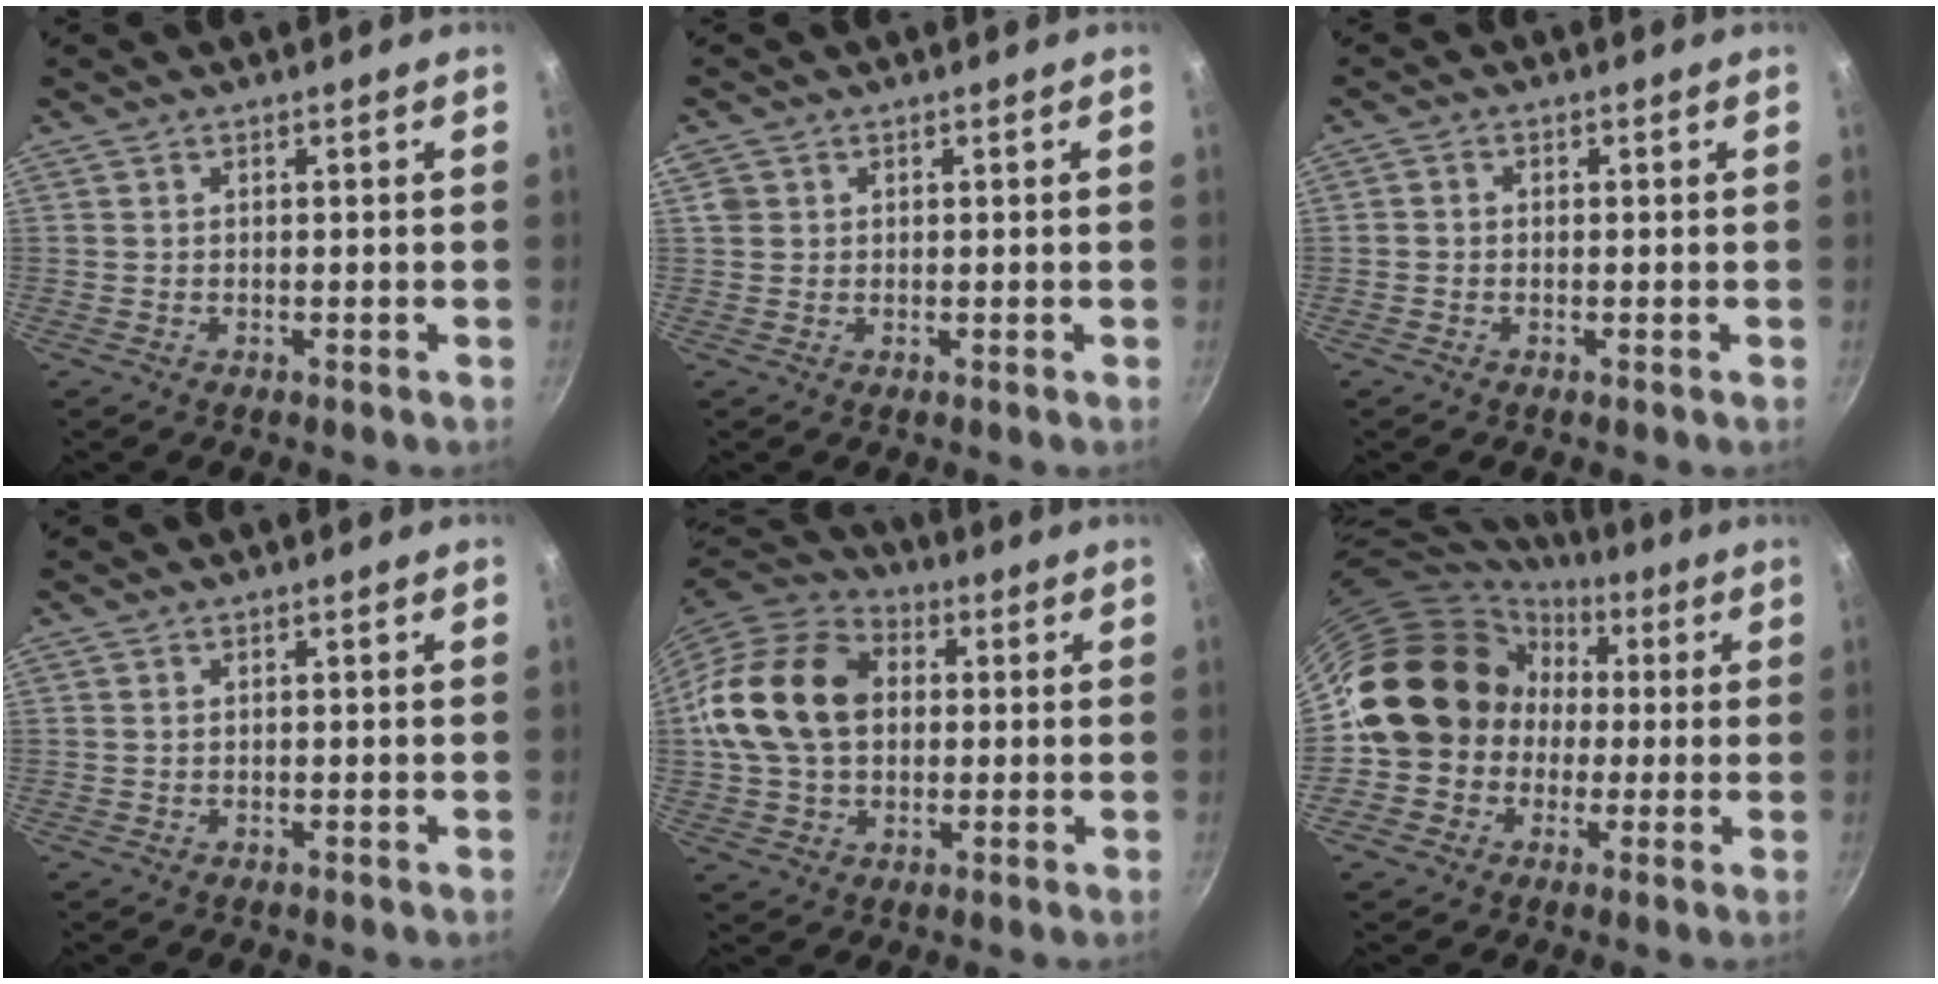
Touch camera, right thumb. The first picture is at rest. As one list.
[{"total": 2.0, "force": [0.6, 1.7, 0.8], "torque": [-0.013, 0.002, 0.011]}, {"total": 1.1, "force": [-0.3, 0.9, 0.5], "torque": [-0.009, 0.005, -0.008]}, {"total": 0.0}, {"total": 18.7, "force": [2.0, 13.8, 12.4], "torque": [-0.215, 0.027, 0.024]}, {"total": 16.5, "force": [0.1, 14.7, 7.4], "torque": [-0.090, 0.048, -0.007]}]